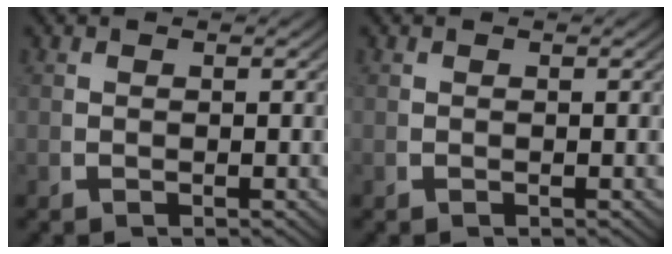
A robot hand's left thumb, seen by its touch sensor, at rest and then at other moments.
{"total": 0.0}